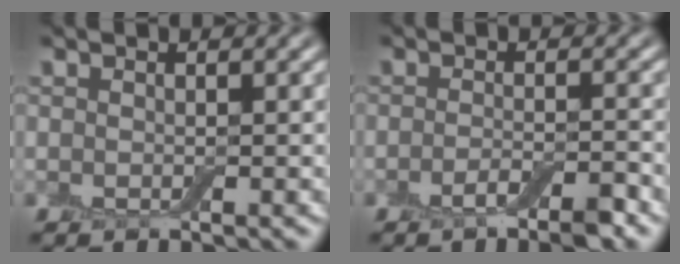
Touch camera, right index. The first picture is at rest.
{"total": 2.8, "force": [-1.7, 0.6, 2.2], "torque": [-0.036, -0.001, -0.035]}